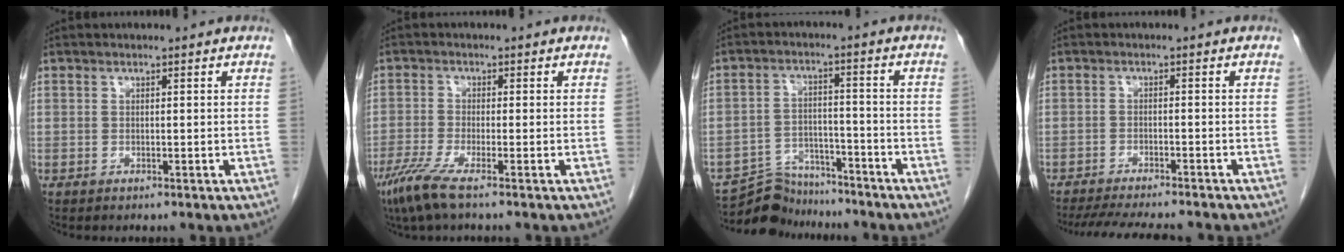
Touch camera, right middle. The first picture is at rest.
{"total": 4.6, "force": [-3.1, 0.0, 3.4], "torque": [-0.078, -0.015, -0.067]}
{"total": 8.1, "force": [-7.7, 2.4, -0.2], "torque": [0.002, 0.016, -0.134]}
{"total": 12.0, "force": [-10.7, 1.7, 5.1], "torque": [-0.076, -0.013, -0.147]}